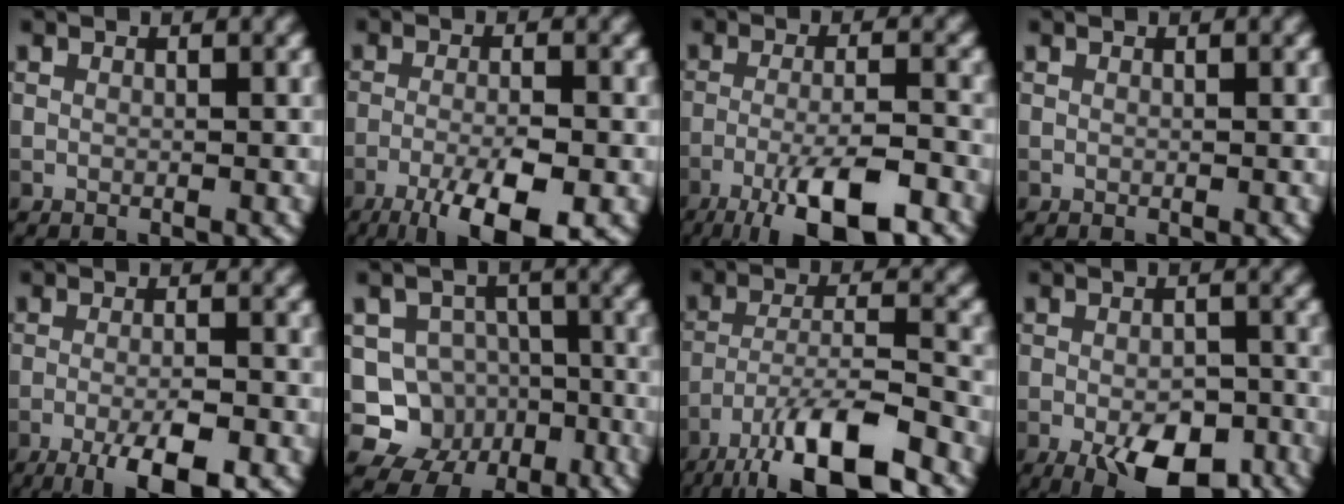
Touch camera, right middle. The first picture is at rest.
{"total": 8.0, "force": [-4.6, 2.0, 6.2], "torque": [-0.102, -0.009, -0.080]}
{"total": 9.0, "force": [-5.6, 1.9, 6.7], "torque": [-0.109, 0.002, -0.101]}
{"total": 0.0}
{"total": 6.3, "force": [-3.7, 1.4, 4.9], "torque": [-0.082, -0.002, -0.059]}
{"total": 7.1, "force": [-3.0, 6.0, 2.0], "torque": [-0.018, 0.005, -0.056]}
{"total": 10.9, "force": [-7.4, 2.9, 7.5], "torque": [-0.136, -0.004, -0.133]}
{"total": 8.1, "force": [-4.3, 3.5, 5.9], "torque": [-0.087, -0.007, -0.061]}